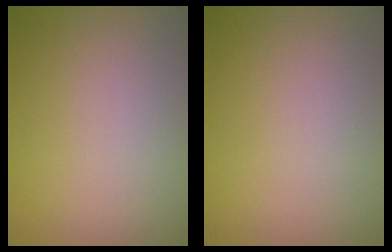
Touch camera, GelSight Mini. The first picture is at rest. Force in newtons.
{"total": 0.0}